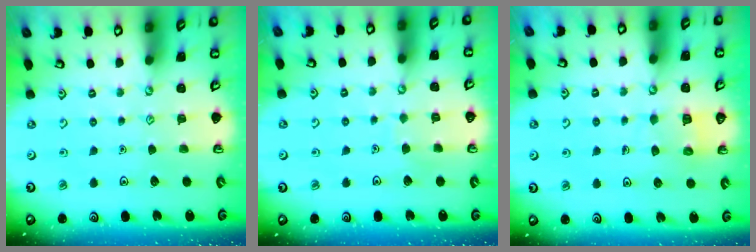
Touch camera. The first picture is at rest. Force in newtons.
{"total": 3.0, "press": 3.0, "slide": 0.1}
{"total": 5.9, "press": 5.9, "slide": 0.6}